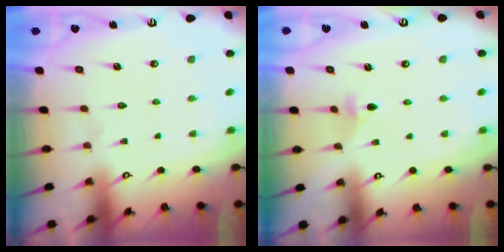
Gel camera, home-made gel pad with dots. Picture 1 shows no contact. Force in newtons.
{"total": 3.9, "press": 3.8, "slide": 0.9}